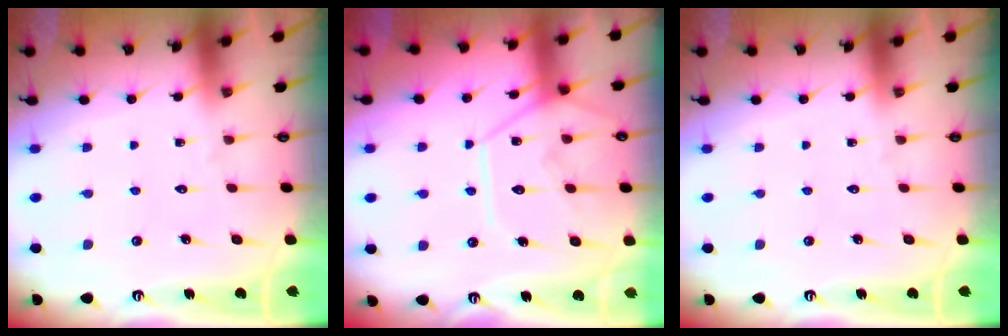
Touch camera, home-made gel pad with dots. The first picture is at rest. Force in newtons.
{"total": 12.0, "press": 11.9, "slide": 1.4}
{"total": 0.0}